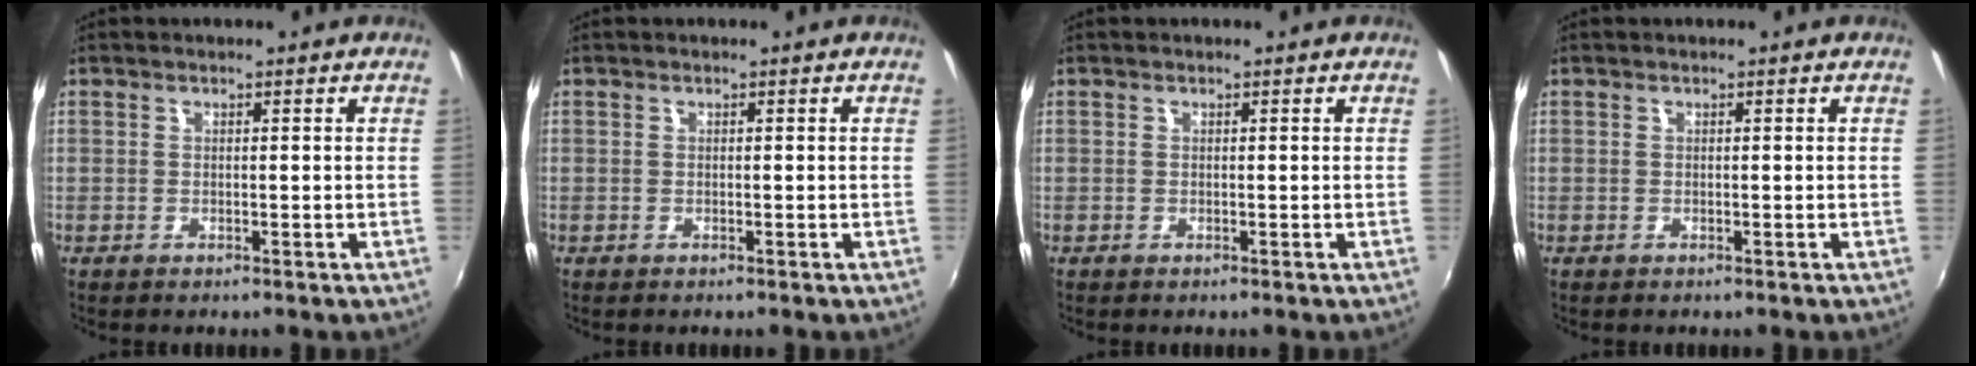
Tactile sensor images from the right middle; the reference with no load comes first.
{"total": 0.0}
{"total": 0.0}
{"total": 0.0}